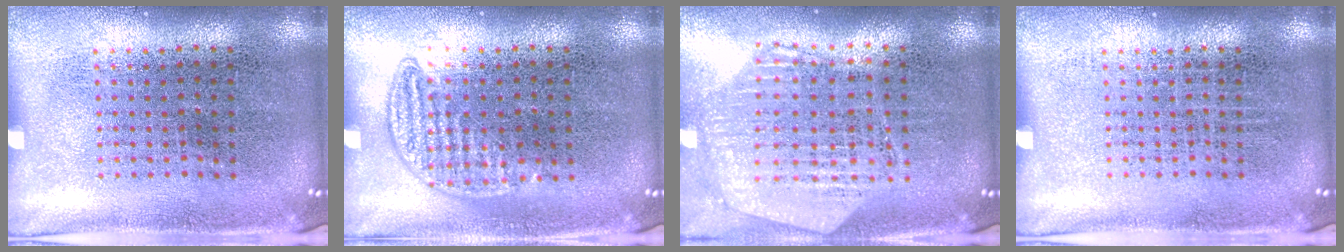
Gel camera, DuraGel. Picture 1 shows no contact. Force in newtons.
{"total": 0.8, "press": 0.7, "slide": 0.4}
{"total": 1.1, "press": 1.1, "slide": 0.2}
{"total": 0.0}